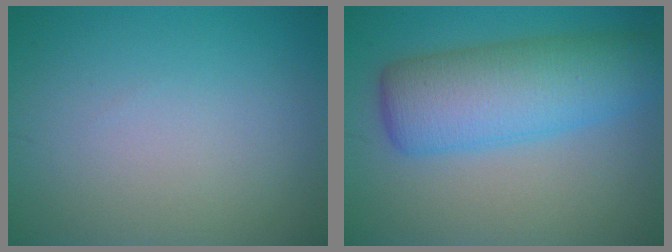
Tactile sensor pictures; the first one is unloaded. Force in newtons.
{"total": 8.2, "press": 8.2, "slide": 0.2}